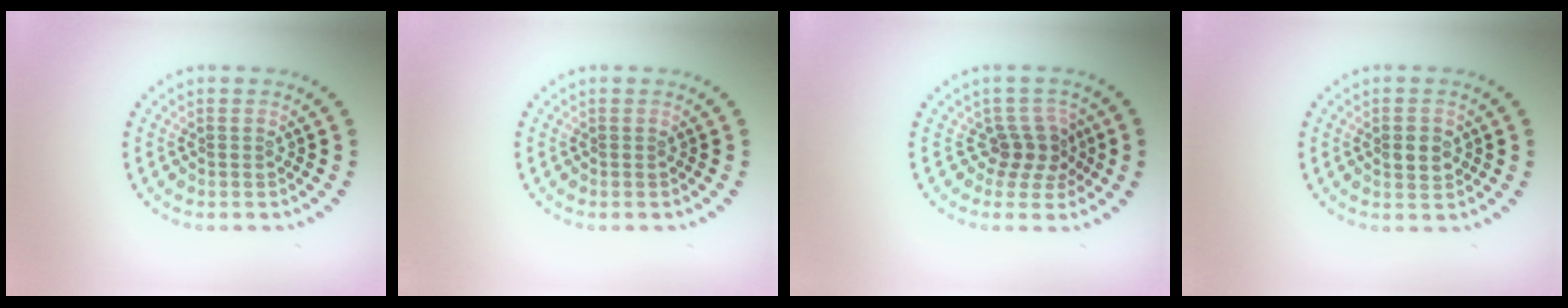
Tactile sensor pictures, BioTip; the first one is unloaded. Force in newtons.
{"total": 0.0}
{"total": 2.5, "press": 2.0, "slide": 1.5}
{"total": 2.0, "press": 1.9, "slide": 0.3}